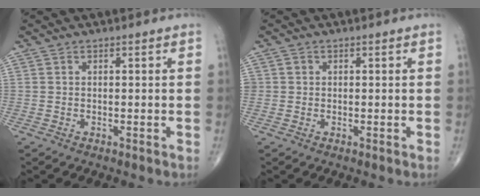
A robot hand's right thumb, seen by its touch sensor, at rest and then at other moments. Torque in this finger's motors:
{"motor_torque": [-0.36, 0.54, 0.18, 0.08, -0.01]}